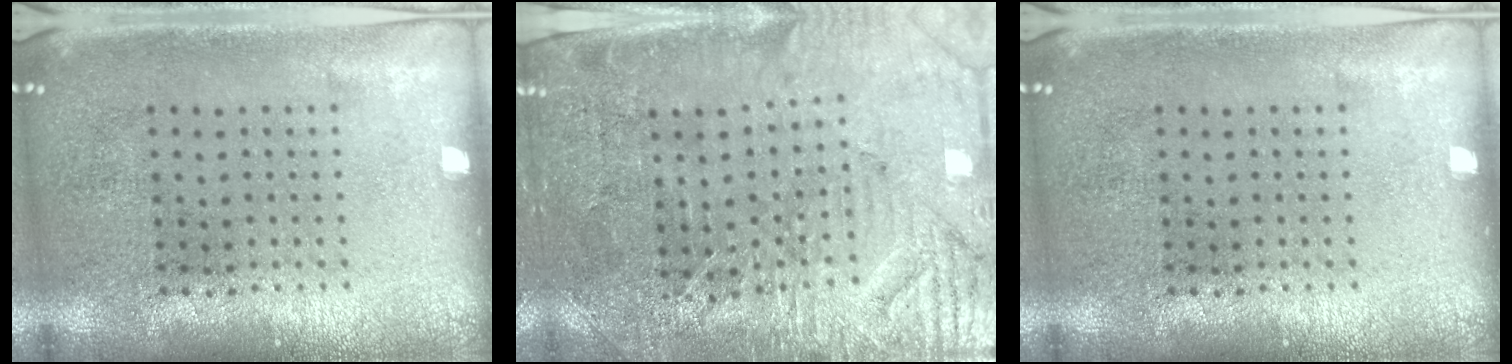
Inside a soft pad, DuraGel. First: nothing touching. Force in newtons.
{"total": 3.6, "press": 3.4, "slide": 1.2}
{"total": 0.0}